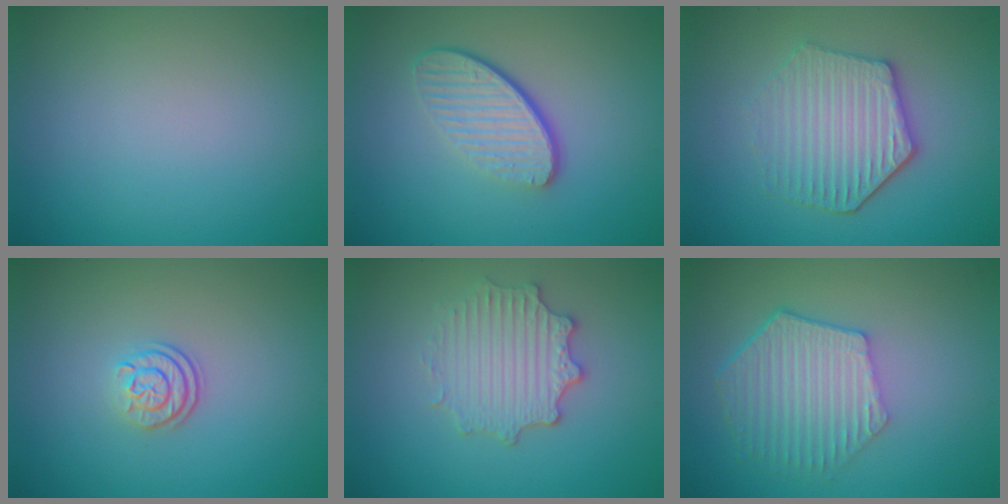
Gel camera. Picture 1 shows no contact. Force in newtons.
{"total": 4.6, "press": 3.1, "slide": 3.4}
{"total": 4.4, "press": 4.1, "slide": 1.7}
{"total": 2.5, "press": 1.8, "slide": 1.6}
{"total": 3.5, "press": 3.2, "slide": 1.5}
{"total": 5.8, "press": 4.4, "slide": 3.8}